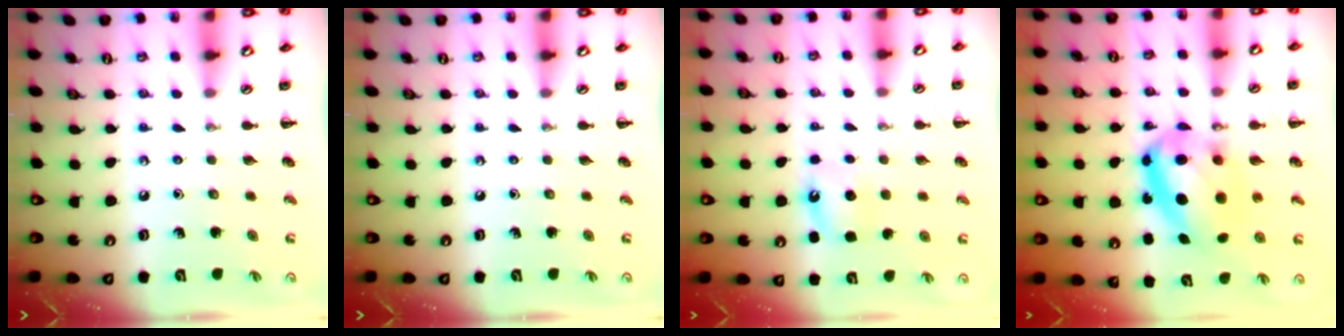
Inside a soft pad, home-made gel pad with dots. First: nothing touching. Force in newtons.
{"total": 0.0}
{"total": 4.9, "press": 4.6, "slide": 1.6}
{"total": 14.1, "press": 13.7, "slide": 3.6}